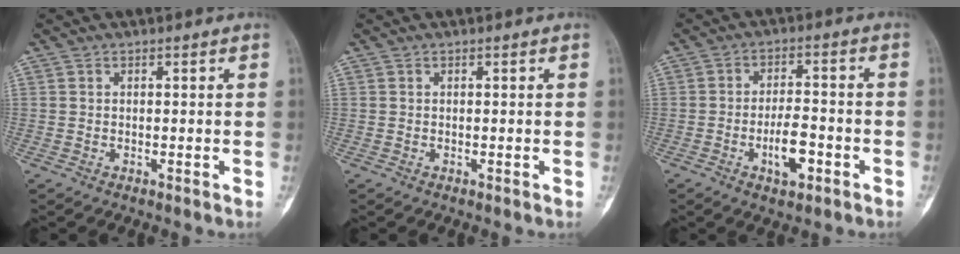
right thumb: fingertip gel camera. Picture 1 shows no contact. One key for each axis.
{"total": 0.0}
{"total": 6.9, "fx": -2.9, "fy": 2.9, "fz": 5.6, "tx": -0.089, "ty": 0.020, "tz": -0.046}